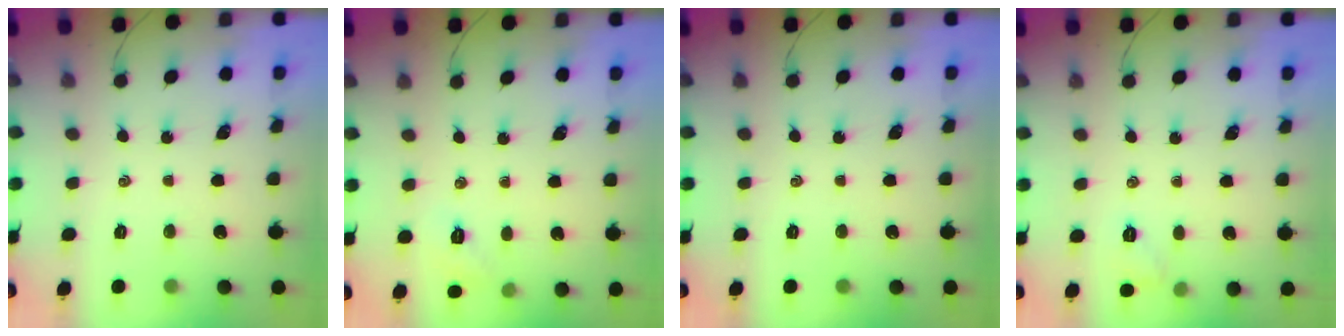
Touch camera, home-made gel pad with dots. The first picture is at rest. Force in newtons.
{"total": 5.1, "press": 5.0, "slide": 1.3}
{"total": 0.0}
{"total": 5.3, "press": 5.1, "slide": 1.6}